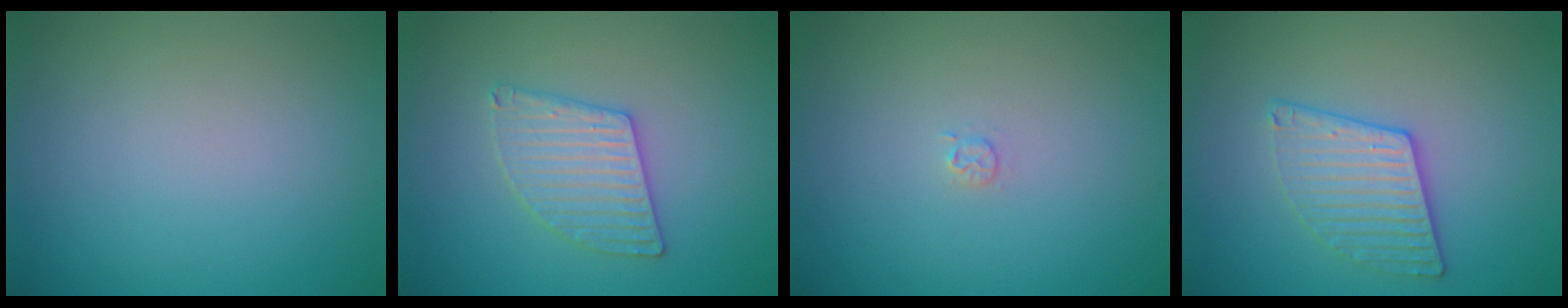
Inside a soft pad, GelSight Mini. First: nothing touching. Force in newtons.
{"total": 3.0, "press": 3.0, "slide": 0.2}
{"total": 0.7, "press": 0.7, "slide": 0.1}
{"total": 3.1, "press": 3.0, "slide": 0.8}